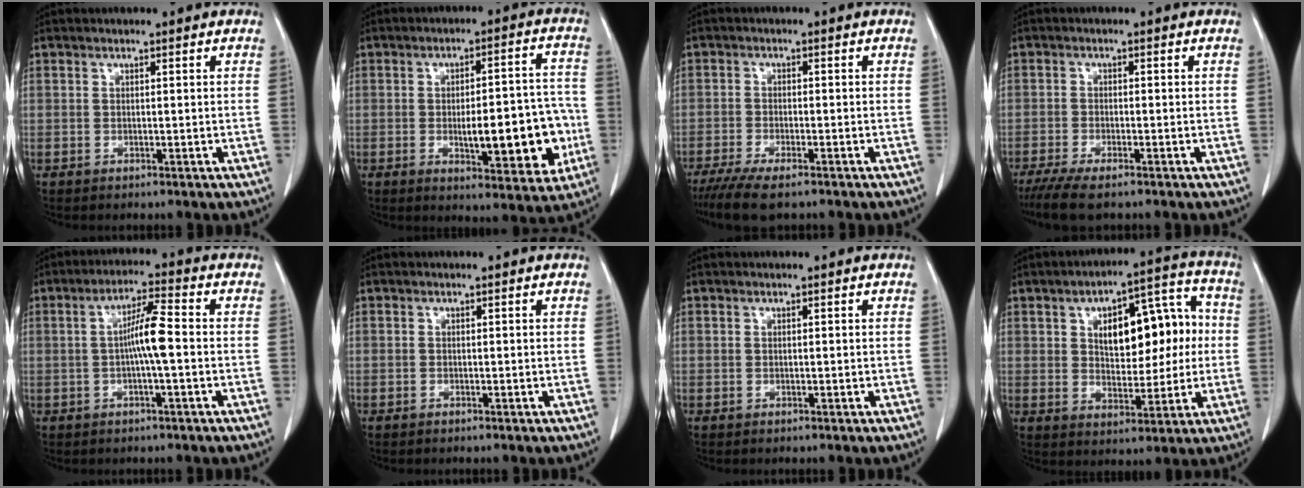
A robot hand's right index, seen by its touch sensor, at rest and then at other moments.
{"total": 13.4, "force": [-2.7, 4.1, 12.5], "torque": [-0.164, 0.018, -0.028]}
{"total": 7.3, "force": [-5.6, 1.3, 4.5], "torque": [-0.075, -0.016, -0.089]}
{"total": 6.4, "force": [-4.9, 1.1, 4.0], "torque": [-0.070, -0.015, -0.079]}
{"total": 6.0, "force": [-0.4, 0.1, 6.0], "torque": [-0.110, 0.011, -0.010]}
{"total": 0.0}
{"total": 0.0}
{"total": 13.7, "force": [2.0, 6.6, 11.8], "torque": [-0.167, 0.041, 0.041]}